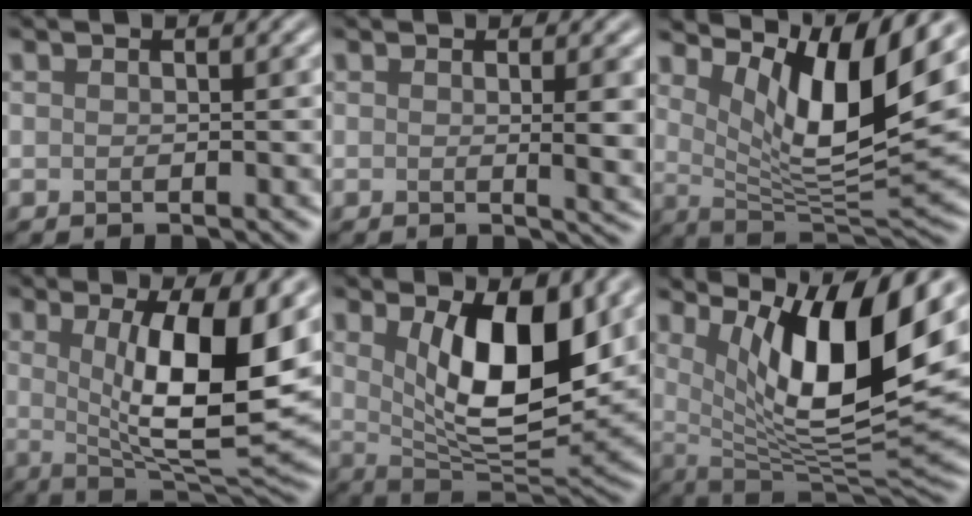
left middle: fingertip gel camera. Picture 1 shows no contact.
{"total": 3.4, "force": [0.4, 0.9, 3.2], "torque": [-0.034, -0.004, 0.006]}
{"total": 9.9, "force": [4.7, 2.5, 8.4], "torque": [-0.136, -0.015, 0.087]}
{"total": 11.3, "force": [1.8, 3.2, 10.6], "torque": [-0.157, -0.011, 0.036]}
{"total": 9.5, "force": [2.9, 3.7, 8.2], "torque": [-0.137, -0.021, 0.053]}
{"total": 12.1, "force": [4.7, 3.5, 10.6], "torque": [-0.167, -0.011, 0.090]}